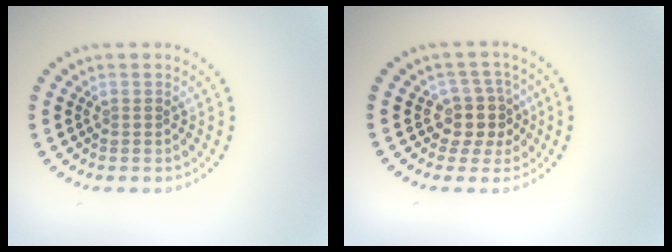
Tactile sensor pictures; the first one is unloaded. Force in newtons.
{"total": 2.9, "press": 2.3, "slide": 1.7}